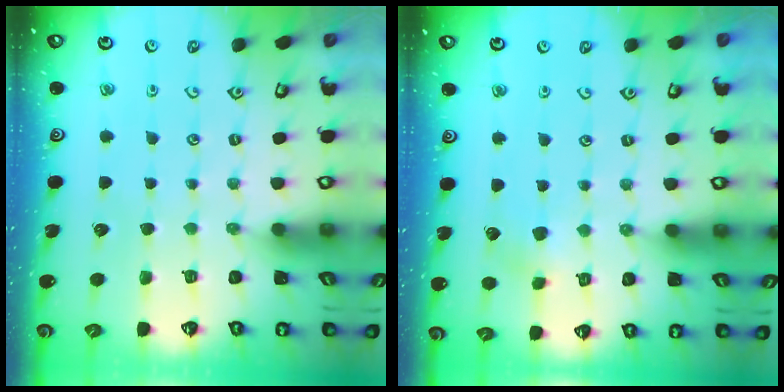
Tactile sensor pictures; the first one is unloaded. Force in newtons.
{"total": 2.6, "press": 2.6, "slide": 0.4}